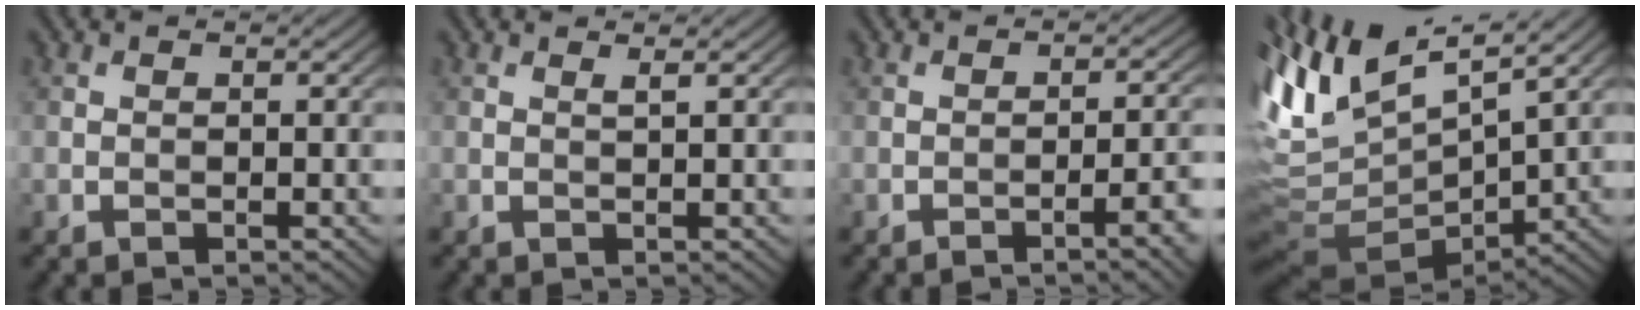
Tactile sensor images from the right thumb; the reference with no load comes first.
{"total": 0.7, "force": [0.5, -0.1, 0.5], "torque": [-0.011, 0.002, 0.008]}
{"total": 4.0, "force": [-2.2, 0.6, 3.3], "torque": [-0.044, 0.014, -0.035]}
{"total": 12.7, "force": [4.2, 4.9, 10.9], "torque": [-0.244, 0.002, 0.106]}